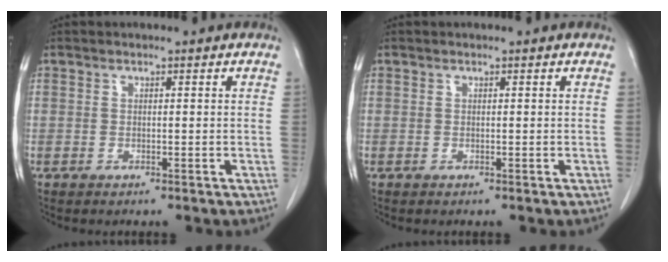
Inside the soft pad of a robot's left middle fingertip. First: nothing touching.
{"total": 0.0}